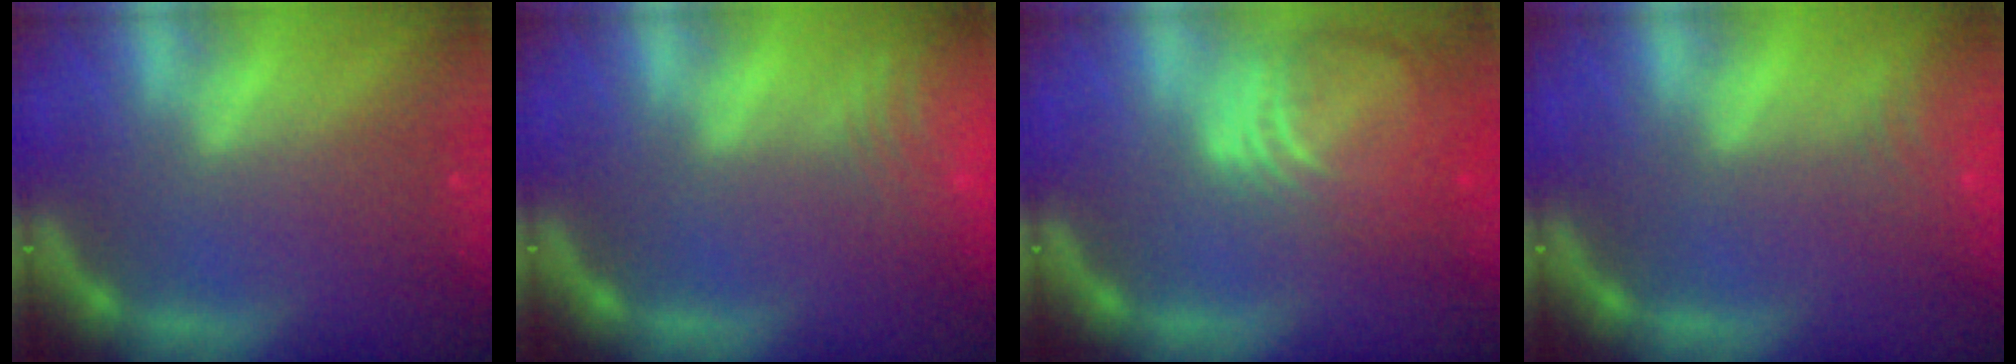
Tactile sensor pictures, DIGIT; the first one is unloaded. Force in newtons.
{"total": 8.5}
{"total": 9.5}
{"total": 4.5}